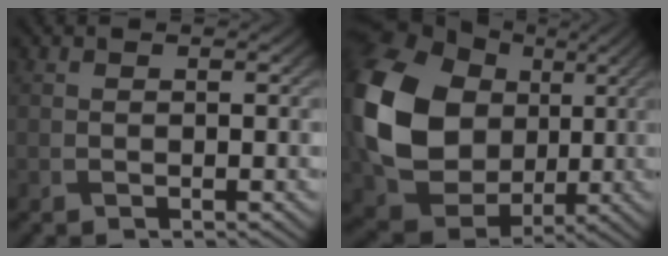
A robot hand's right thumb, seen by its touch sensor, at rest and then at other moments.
{"total": 18.3, "force": [1.8, 14.8, 10.7], "torque": [-0.261, -0.016, 0.035]}